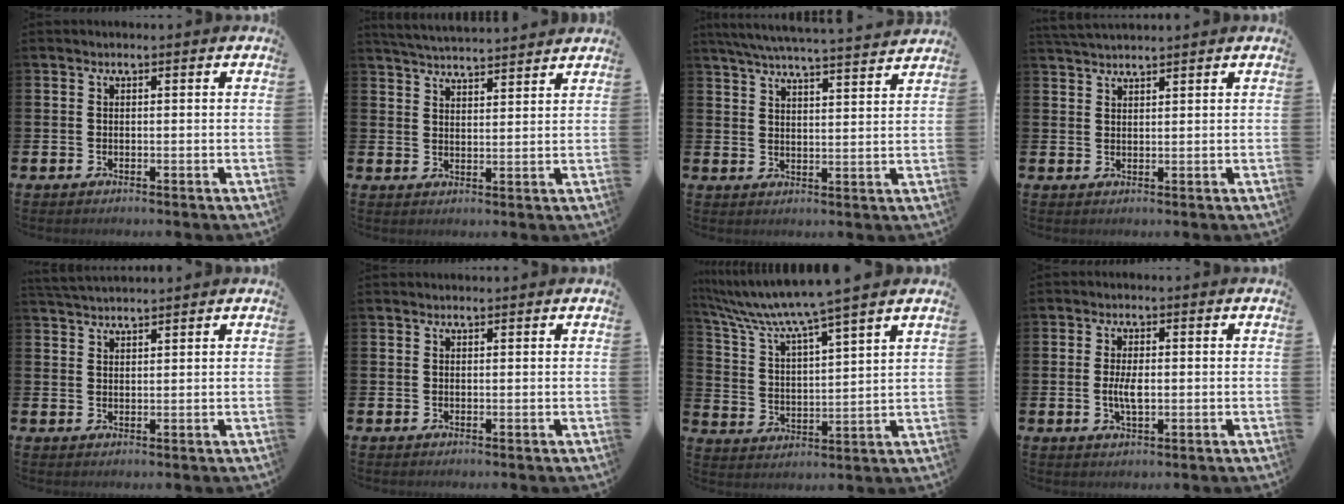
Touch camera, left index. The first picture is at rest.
{"total": 4.6, "force": [4.6, -0.1, 0.2], "torque": [-0.015, -0.029, 0.081]}
{"total": 6.2, "force": [6.0, -0.2, 1.8], "torque": [-0.052, -0.038, 0.104]}
{"total": 2.4, "force": [2.4, 0.2, 0.4], "torque": [-0.011, -0.006, 0.045]}
{"total": 2.8, "force": [2.7, 0.2, 0.4], "torque": [-0.012, -0.010, 0.051]}
{"total": 0.5, "force": [0.5, 0.0, 0.1], "torque": [0.008, -0.003, 0.008]}
{"total": 8.2, "force": [7.5, -0.5, 3.3], "torque": [-0.099, -0.049, 0.124]}
{"total": 3.4, "force": [-0.2, 1.3, 3.1], "torque": [-0.057, 0.002, -0.004]}